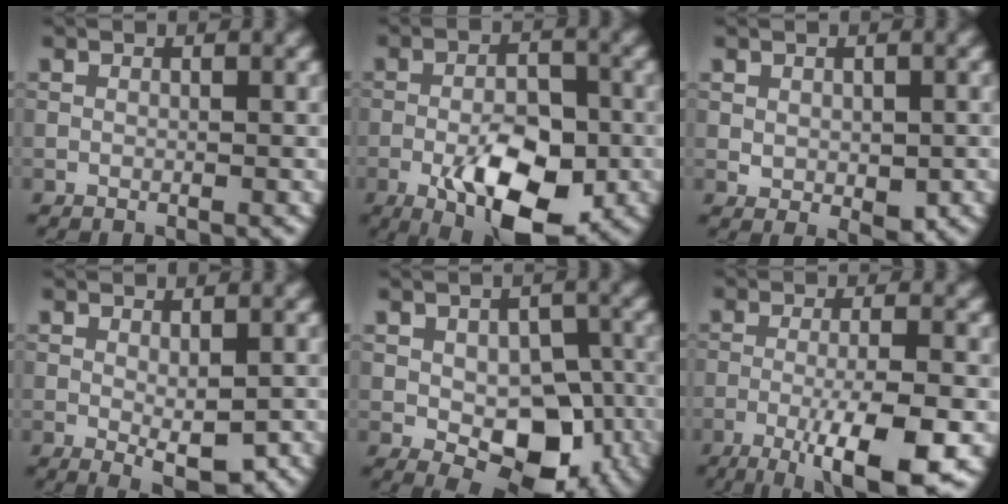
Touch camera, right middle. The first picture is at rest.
{"total": 8.8, "force": [-3.4, 3.8, 7.1], "torque": [-0.121, -0.004, -0.057]}
{"total": 2.1, "force": [-0.1, 1.4, 1.6], "torque": [-0.024, -0.005, 0.005]}
{"total": 3.4, "force": [-0.6, 1.2, 3.2], "torque": [-0.047, -0.012, -0.002]}
{"total": 7.8, "force": [-2.0, 4.7, 5.9], "torque": [-0.088, -0.012, -0.021]}
{"total": 8.8, "force": [-4.2, 2.0, 7.5], "torque": [-0.117, -0.004, -0.068]}